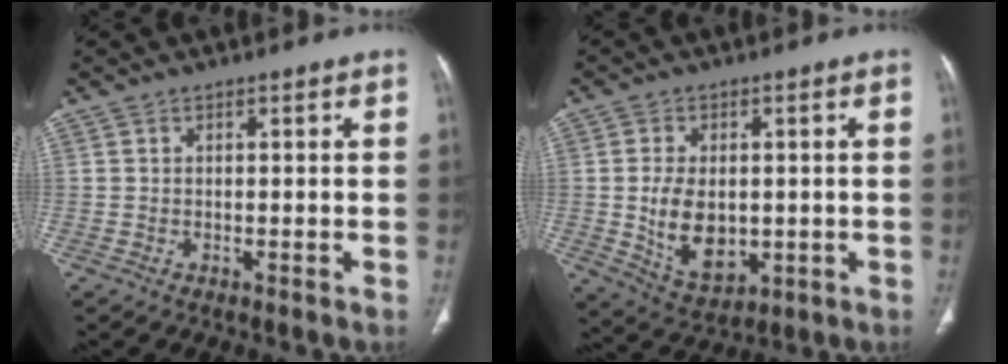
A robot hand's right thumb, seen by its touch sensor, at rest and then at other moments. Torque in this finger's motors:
{"motor_torque": [-0.57, 1.04, 0.59, 0.30, 0.29]}